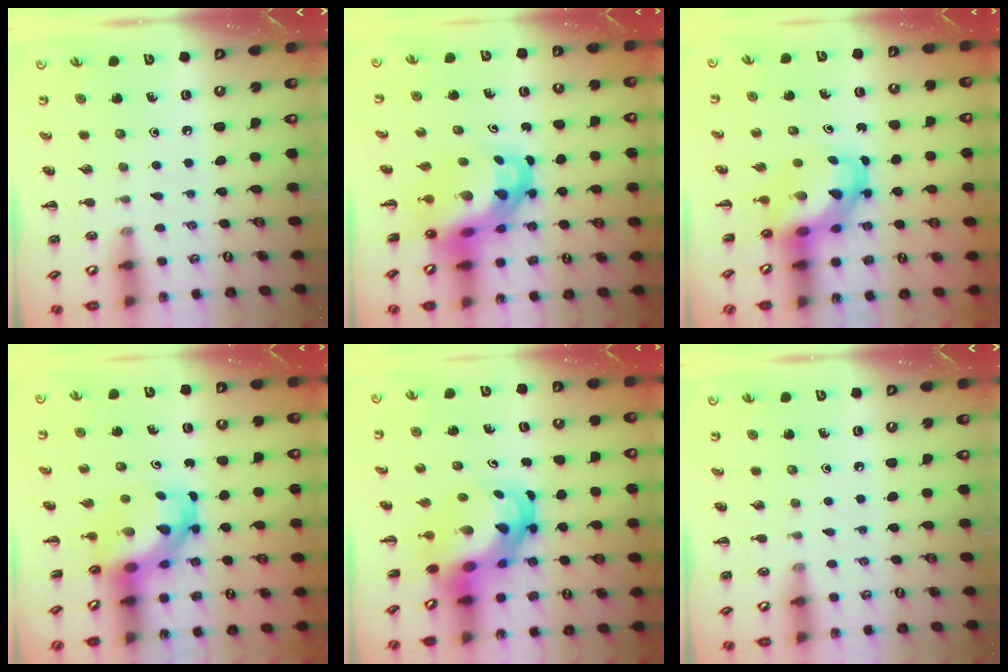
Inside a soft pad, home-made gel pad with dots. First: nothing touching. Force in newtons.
{"total": 6.3, "press": 6.2, "slide": 1.0}
{"total": 4.7, "press": 4.7, "slide": 0.9}
{"total": 6.0, "press": 5.9, "slide": 1.2}
{"total": 7.4, "press": 7.0, "slide": 2.2}
{"total": 0.0}